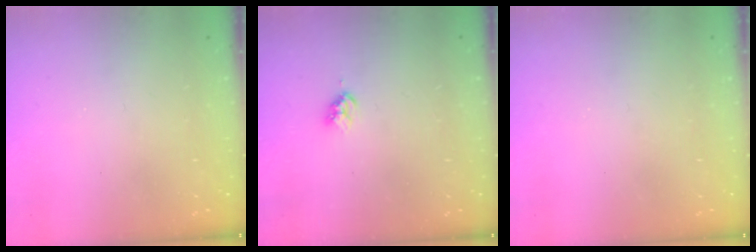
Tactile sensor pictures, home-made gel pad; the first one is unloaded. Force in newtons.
{"total": 2.9, "press": 2.9, "slide": 0.4}
{"total": 0.0}